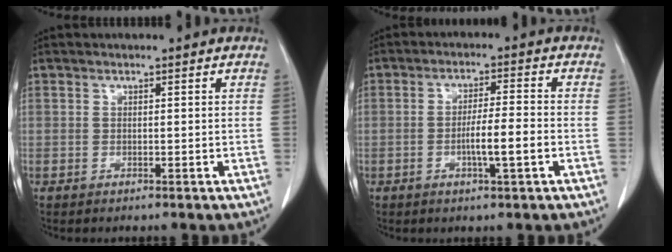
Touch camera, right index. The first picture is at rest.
{"total": 5.7, "force": [-1.7, 0.3, 5.4], "torque": [-0.097, 0.000, -0.028]}